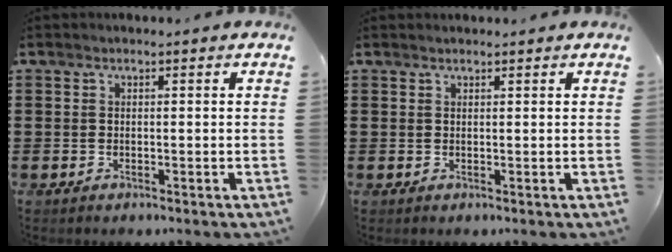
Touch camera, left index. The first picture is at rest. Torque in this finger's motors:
{"motor_torque": [0.90, -1.24, 0.01, -0.01]}